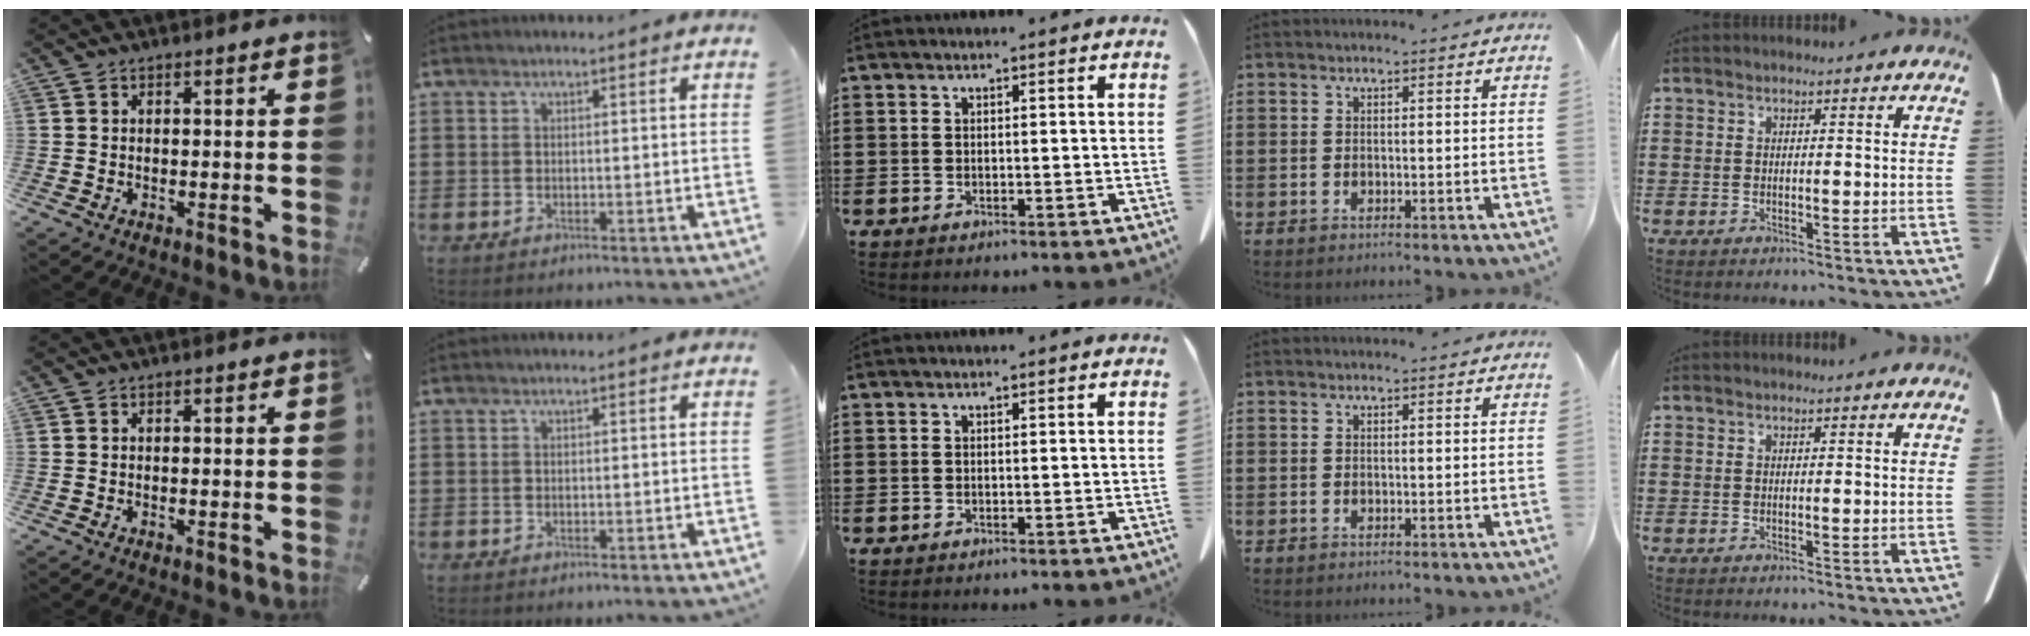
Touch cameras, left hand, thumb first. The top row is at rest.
{}